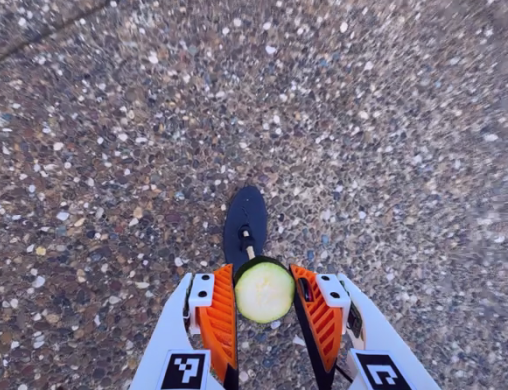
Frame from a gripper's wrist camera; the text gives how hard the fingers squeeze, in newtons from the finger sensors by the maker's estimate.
{"total": 8.3, "left": 8.2, "right": 8.3}